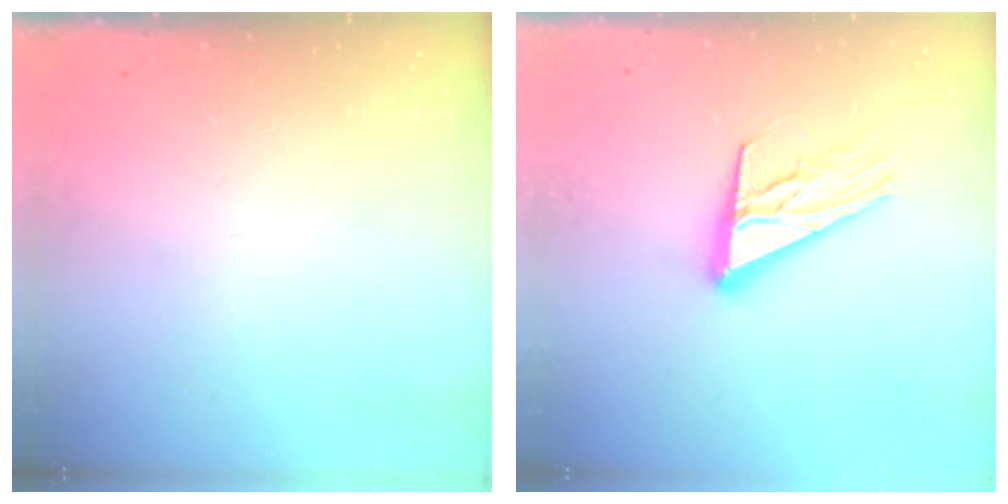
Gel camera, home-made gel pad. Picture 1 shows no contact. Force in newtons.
{"total": 13.9, "press": 13.9, "slide": 1.1}